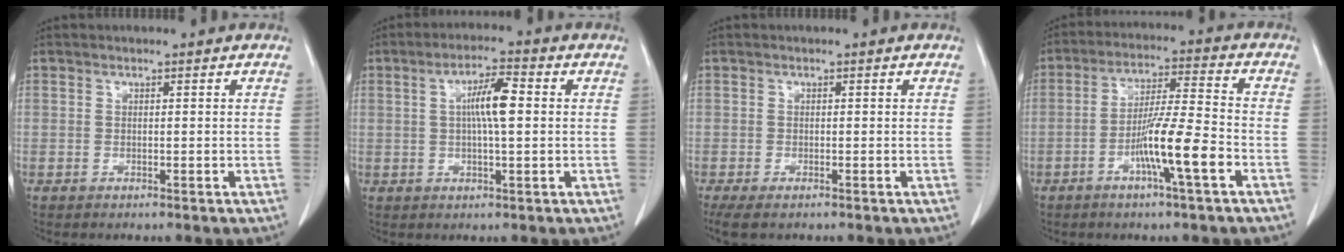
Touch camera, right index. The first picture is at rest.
{"total": 6.1, "force": [0.8, 0.8, 6.0], "torque": [-0.110, 0.009, 0.012]}
{"total": 3.8, "force": [-2.7, 1.3, 2.3], "torque": [-0.047, -0.013, -0.044]}
{"total": 9.8, "force": [-3.9, -0.2, 9.0], "torque": [-0.163, 0.000, -0.073]}